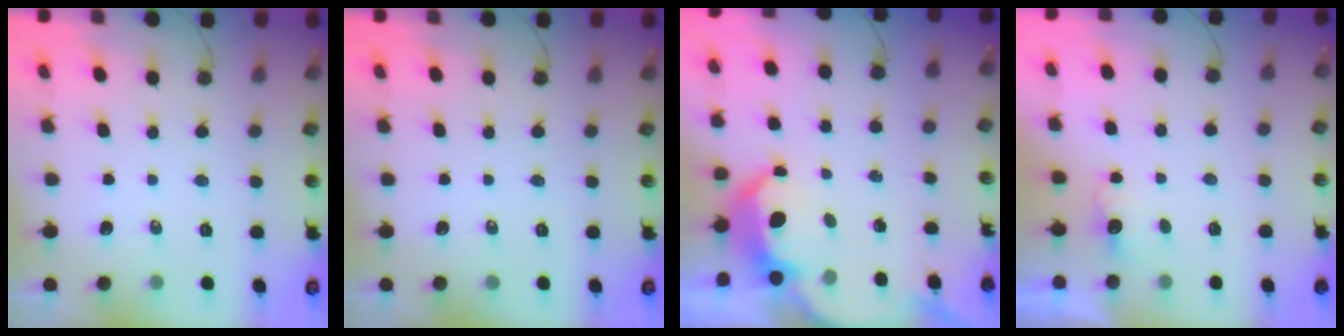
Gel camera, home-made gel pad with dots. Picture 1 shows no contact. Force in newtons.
{"total": 0.0}
{"total": 5.7, "press": 5.7, "slide": 0.6}
{"total": 2.3, "press": 2.1, "slide": 0.9}